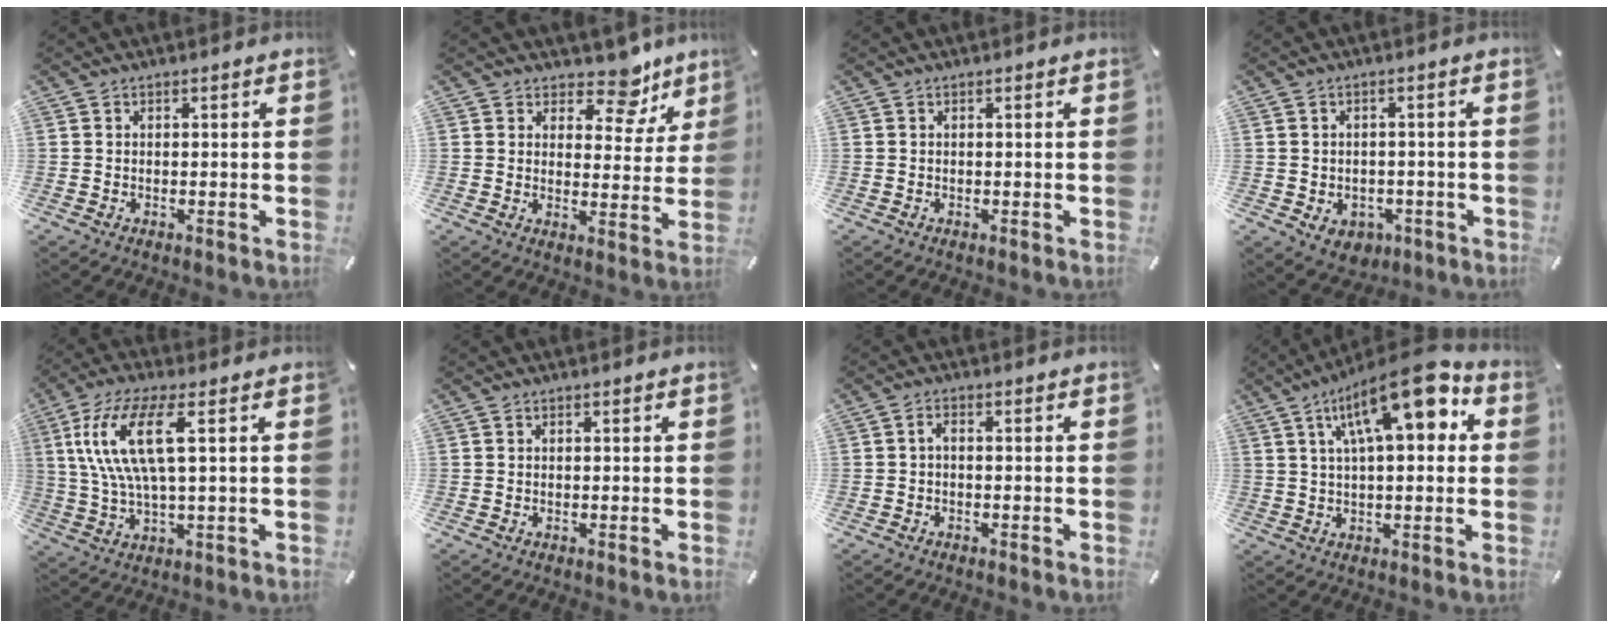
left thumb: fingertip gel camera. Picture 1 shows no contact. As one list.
[{"total": 9.9, "force": [7.8, 4.5, 3.9], "torque": [-0.044, -0.060, 0.135]}, {"total": 0.0}, {"total": 4.6, "force": [-1.2, 4.1, 1.9], "torque": [-0.021, 0.003, -0.021]}, {"total": 13.6, "force": [3.9, 3.9, 12.4], "torque": [-0.268, -0.005, 0.062]}, {"total": 0.0}, {"total": 1.5, "force": [-0.7, 0.5, 1.2], "torque": [-0.022, 0.005, -0.014]}, {"total": 17.6, "force": [7.2, 6.0, 14.9], "torque": [-0.234, -0.030, 0.108]}]